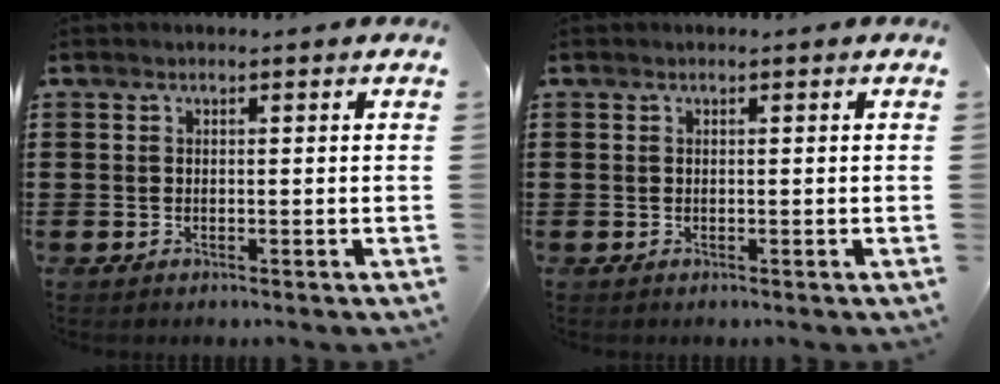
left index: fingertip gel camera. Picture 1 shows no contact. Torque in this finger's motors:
{"motor_torque": [-0.04, -0.19, 0.03, -0.01]}